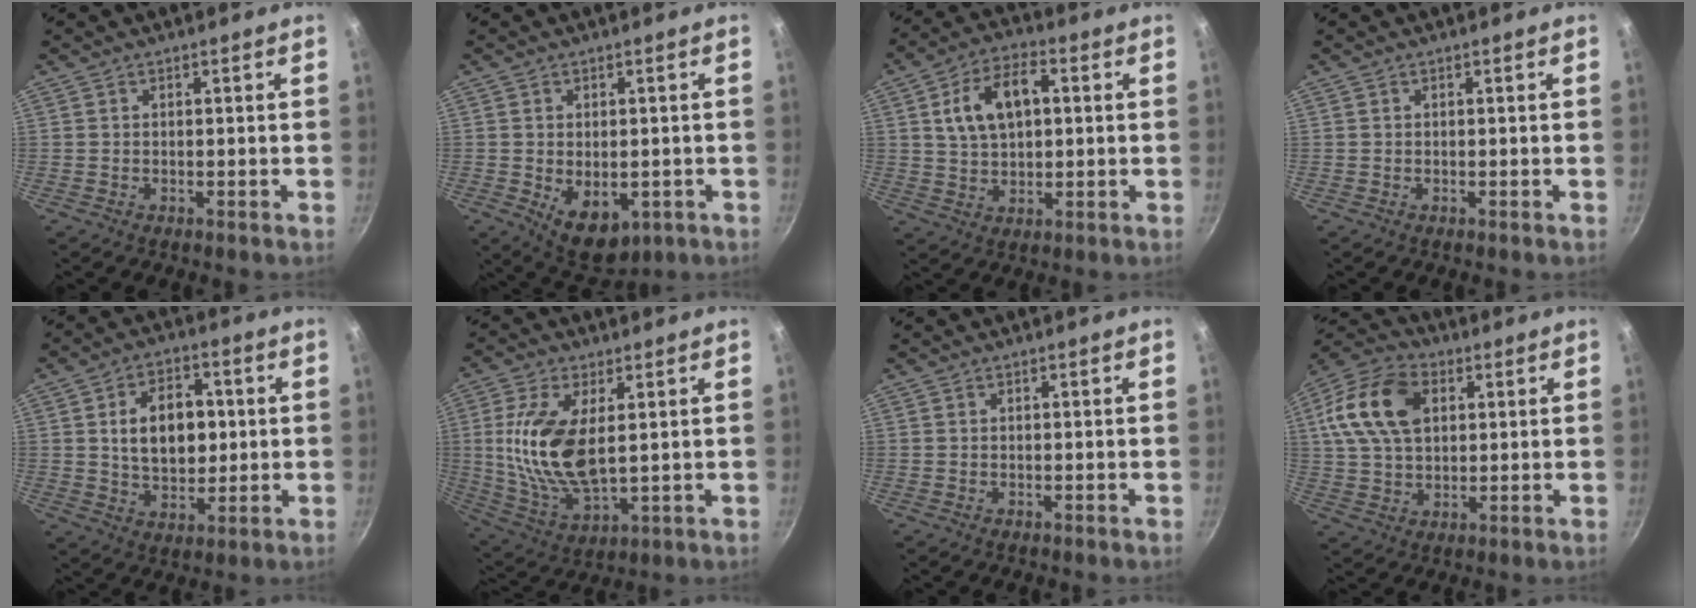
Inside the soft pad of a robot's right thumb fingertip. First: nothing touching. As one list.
[{"total": 8.8, "force": [-1.9, 5.7, 6.5], "torque": [-0.077, -0.009, -0.009]}, {"total": 11.8, "force": [2.4, 7.2, 9.0], "torque": [-0.141, 0.016, 0.039]}, {"total": 0.0}, {"total": 12.7, "force": [1.6, 8.5, 9.3], "torque": [-0.115, 0.002, 0.027]}, {"total": 15.3, "force": [2.4, 7.4, 13.2], "torque": [-0.261, -0.016, 0.054]}, {"total": 0.0}, {"total": 16.4, "force": [4.3, 11.0, 11.4], "torque": [-0.199, 0.013, 0.068]}]